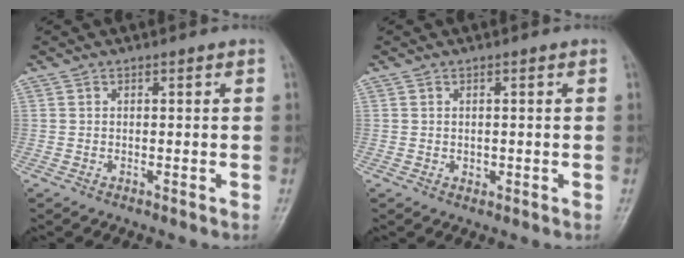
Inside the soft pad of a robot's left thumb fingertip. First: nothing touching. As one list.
[{"total": 1.0, "force": [0.0, 0.9, 0.5], "torque": [-0.004, 0.000, 0.002]}]